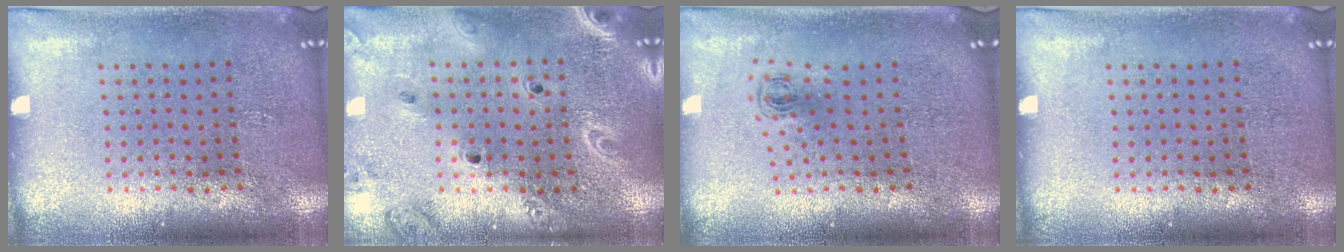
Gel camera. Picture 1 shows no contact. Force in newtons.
{"total": 2.0, "press": 1.9, "slide": 0.8}
{"total": 0.5, "press": 0.4, "slide": 0.4}
{"total": 0.0}